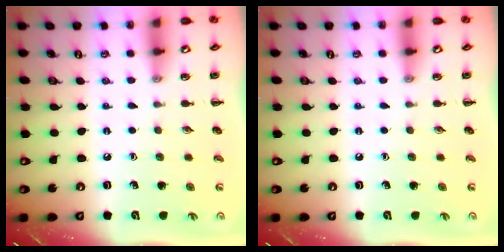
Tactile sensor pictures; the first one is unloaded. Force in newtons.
{"total": 0.0}